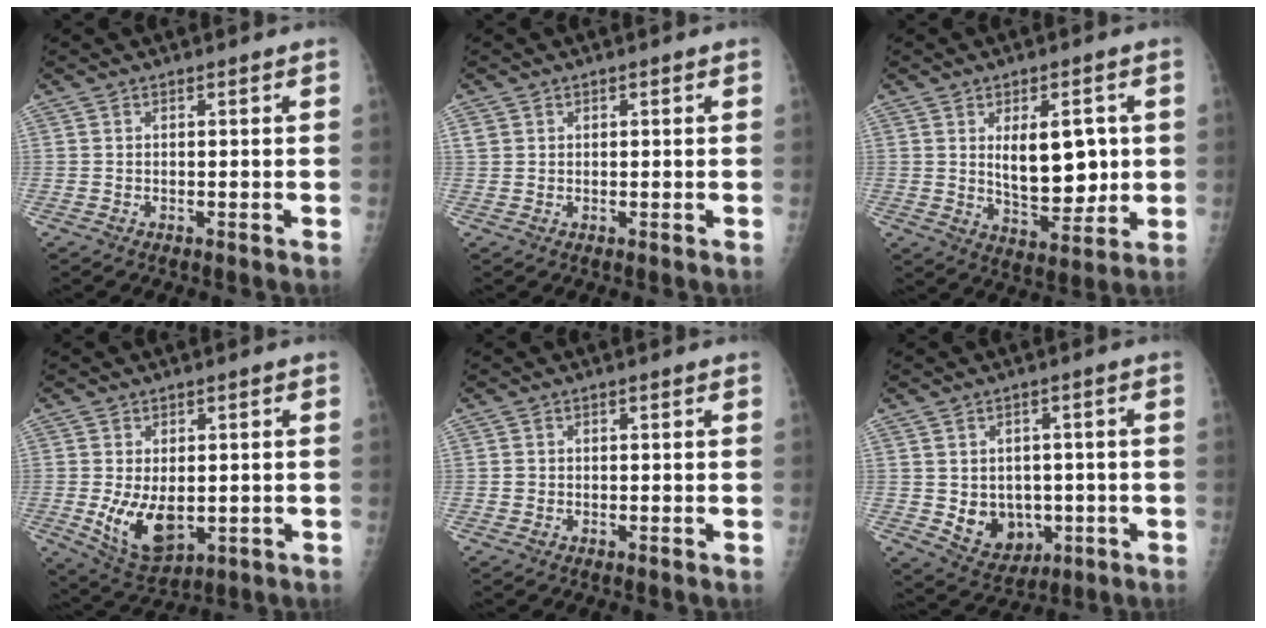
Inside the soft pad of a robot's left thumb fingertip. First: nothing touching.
{"total": 1.6, "force": [0.6, 1.4, 0.3], "torque": [0.004, 0.000, 0.013]}
{"total": 11.2, "force": [1.7, 5.9, 9.4], "torque": [-0.107, -0.022, 0.041]}
{"total": 9.8, "force": [-1.4, 5.8, 7.7], "torque": [-0.120, -0.013, -0.007]}
{"total": 0.9, "force": [-0.4, 0.8, -0.1], "torque": [0.003, 0.003, -0.005]}
{"total": 9.0, "force": [-1.5, 7.2, 5.1], "torque": [-0.044, 0.005, -0.003]}